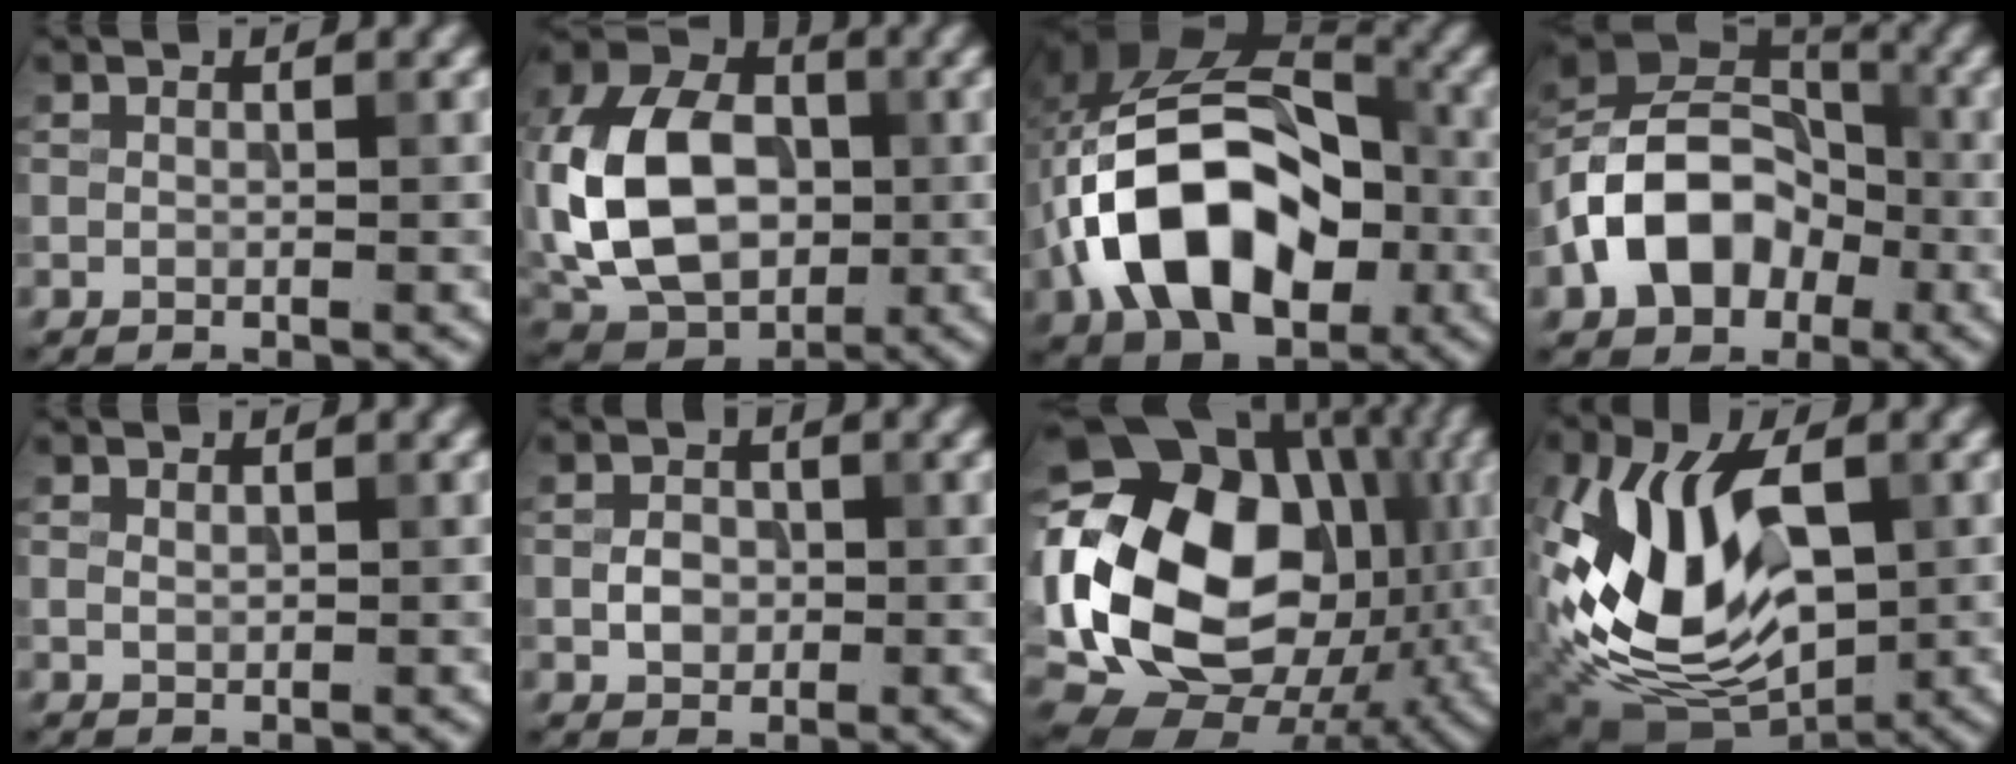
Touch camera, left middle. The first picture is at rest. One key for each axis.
{"total": 13.0, "fx": -0.5, "fy": 9.5, "fz": 8.9, "tx": -0.185, "ty": 0.021, "tz": -0.018}
{"total": 13.2, "fx": -3.3, "fy": 8.8, "fz": 9.3, "tx": -0.165, "ty": 0.003, "tz": -0.065}
{"total": 10.6, "fx": -3.3, "fy": 7.6, "fz": 6.6, "tx": -0.123, "ty": 0.006, "tz": -0.073}
{"total": 0.8, "fx": 0.3, "fy": 0.6, "fz": 0.4, "tx": -0.004, "ty": 0.002, "tz": 0.008}
{"total": 2.0, "fx": -0.3, "fy": 1.7, "fz": 1.1, "tx": -0.017, "ty": 0.005, "tz": -0.009}
{"total": 18.2, "fx": 0.1, "fy": 13.7, "fz": 11.9, "tx": -0.225, "ty": 0.000, "tz": 0.003}
{"total": 13.2, "fx": -1.2, "fy": 8.1, "fz": 10.3, "tx": -0.224, "ty": -0.013, "tz": -0.020}